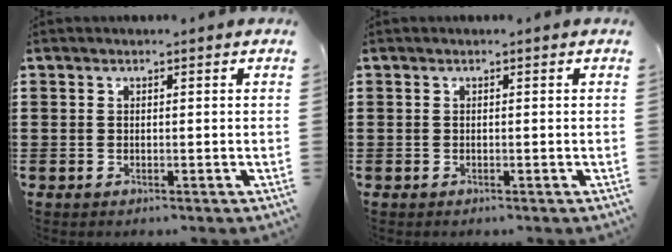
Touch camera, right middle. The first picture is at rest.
{"total": 0.6, "force": [-0.5, 0.2, 0.2], "torque": [-0.005, -0.002, -0.010]}